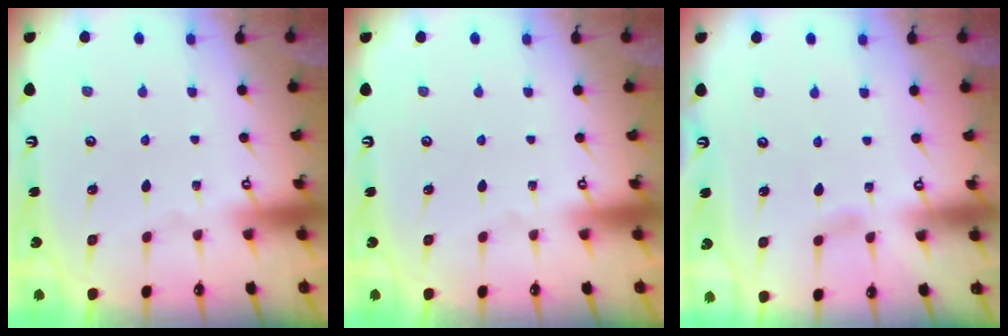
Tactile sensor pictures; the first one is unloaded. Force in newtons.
{"total": 0.0}
{"total": 6.2, "press": 6.2, "slide": 0.6}